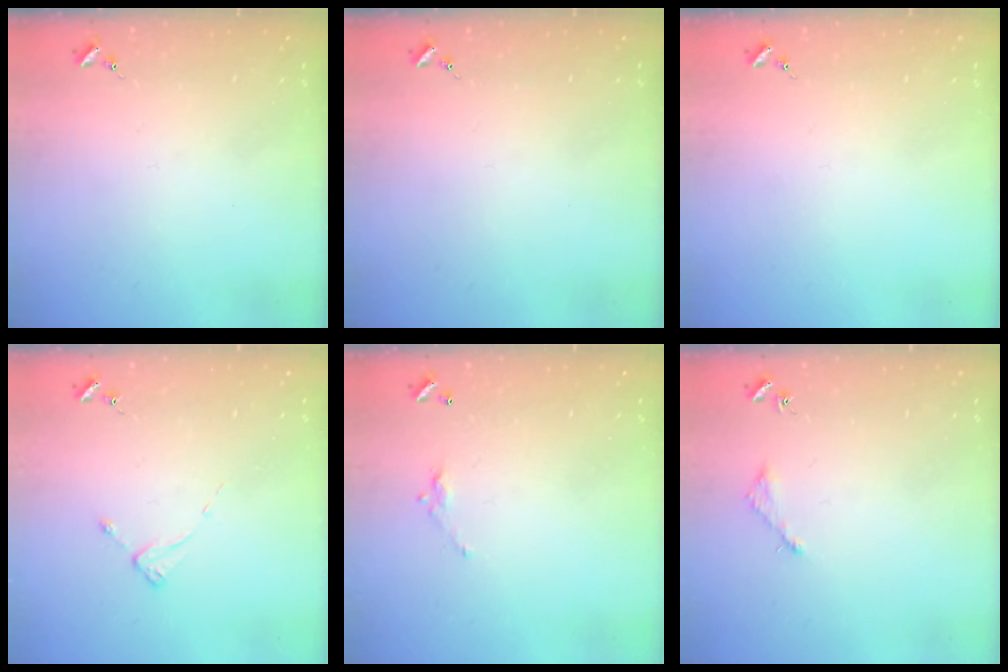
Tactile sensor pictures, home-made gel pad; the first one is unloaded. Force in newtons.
{"total": 0.0}
{"total": 0.0}
{"total": 2.0, "press": 2.0, "slide": 0.3}
{"total": 4.8, "press": 4.8, "slide": 0.3}
{"total": 3.0, "press": 3.0, "slide": 0.4}